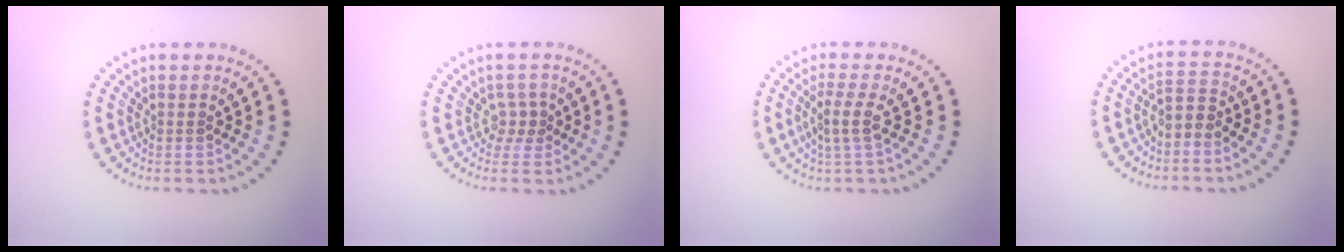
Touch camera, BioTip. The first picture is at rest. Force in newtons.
{"total": 1.5, "press": 0.9, "slide": 1.2}
{"total": 2.1, "press": 1.6, "slide": 1.4}
{"total": 2.0, "press": 1.5, "slide": 1.3}